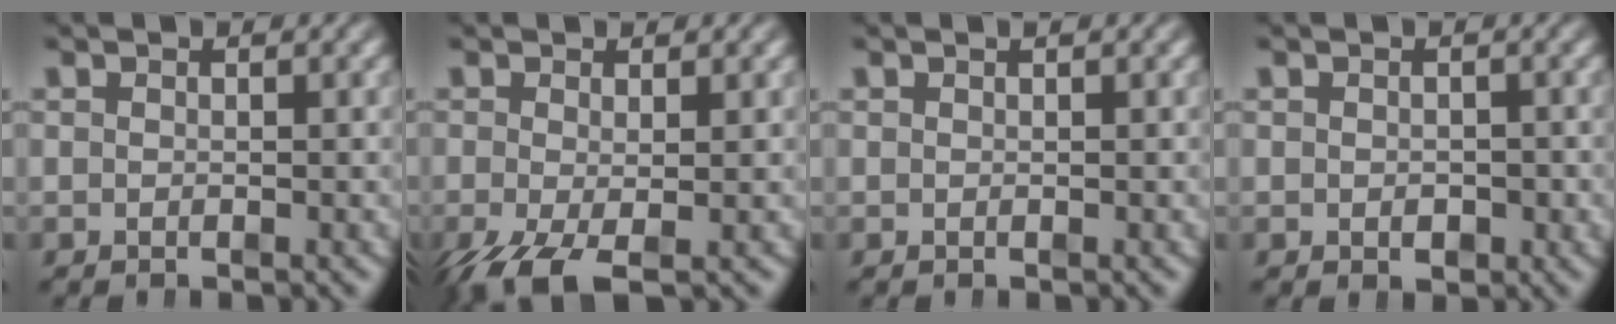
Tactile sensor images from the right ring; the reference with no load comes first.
{"total": 4.9, "force": [-3.3, 2.0, 3.1], "torque": [-0.077, -0.043, -0.029]}
{"total": 0.6, "force": [0.3, -0.5, 0.2], "torque": [0.002, 0.004, 0.004]}
{"total": 1.2, "force": [-0.4, 0.8, 0.9], "torque": [-0.012, -0.011, 0.001]}